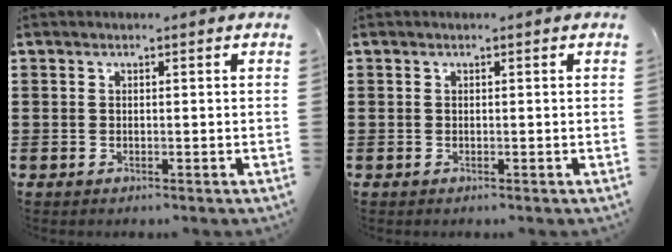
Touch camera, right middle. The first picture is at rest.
{"total": 0.0}